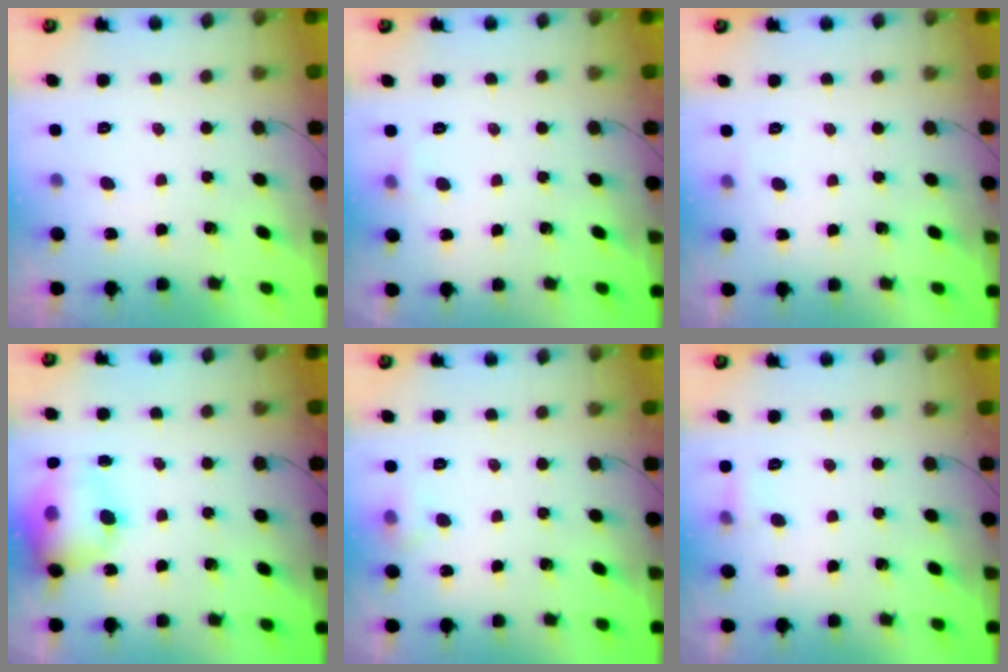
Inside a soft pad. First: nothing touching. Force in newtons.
{"total": 3.4, "press": 3.1, "slide": 1.5}
{"total": 2.5, "press": 2.4, "slide": 1.0}
{"total": 15.7, "press": 15.5, "slide": 2.7}
{"total": 5.4, "press": 5.3, "slide": 1.1}
{"total": 7.1, "press": 3.9, "slide": 5.9}